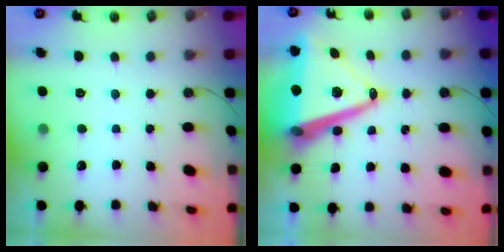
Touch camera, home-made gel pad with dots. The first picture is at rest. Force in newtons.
{"total": 21.6, "press": 21.2, "slide": 3.9}